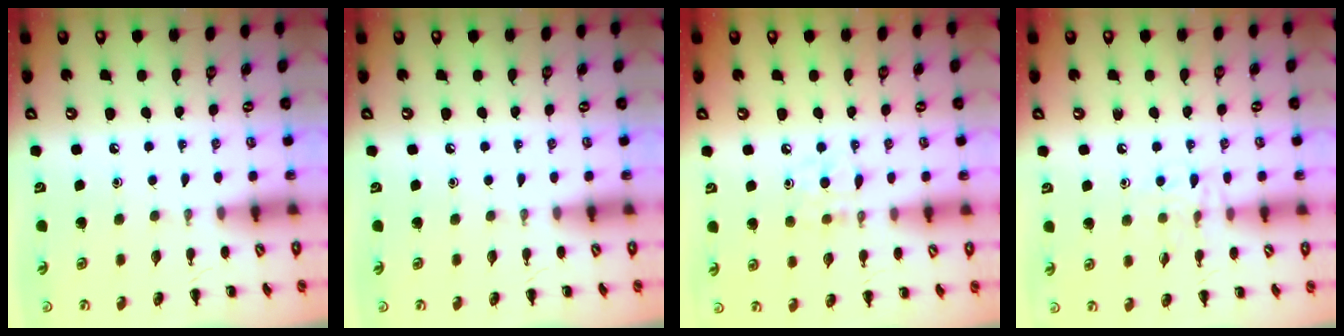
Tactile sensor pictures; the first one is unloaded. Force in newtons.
{"total": 0.0}
{"total": 7.4, "press": 7.2, "slide": 1.8}
{"total": 8.4, "press": 8.2, "slide": 1.6}